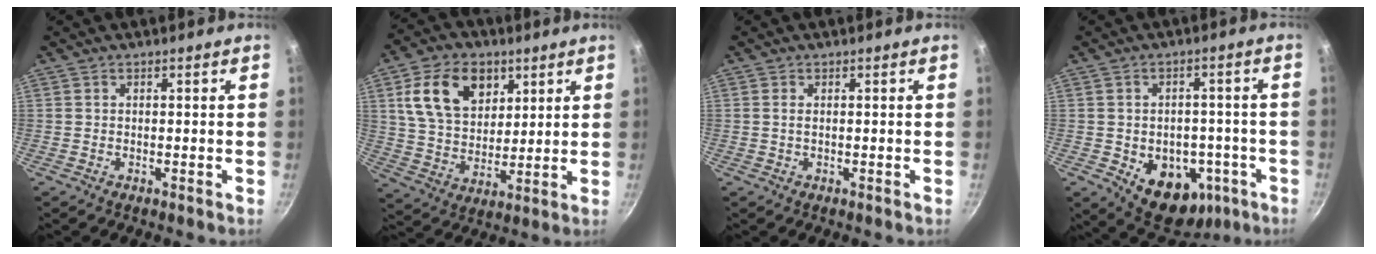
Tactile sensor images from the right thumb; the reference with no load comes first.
{"total": 15.4, "force": [6.2, 10.7, 9.2], "torque": [-0.131, -0.015, 0.111]}
{"total": 0.9, "force": [0.1, 0.4, 0.8], "torque": [-0.017, 0.000, 0.001]}
{"total": 14.1, "force": [-4.5, 10.2, 8.6], "torque": [-0.077, 0.017, -0.042]}